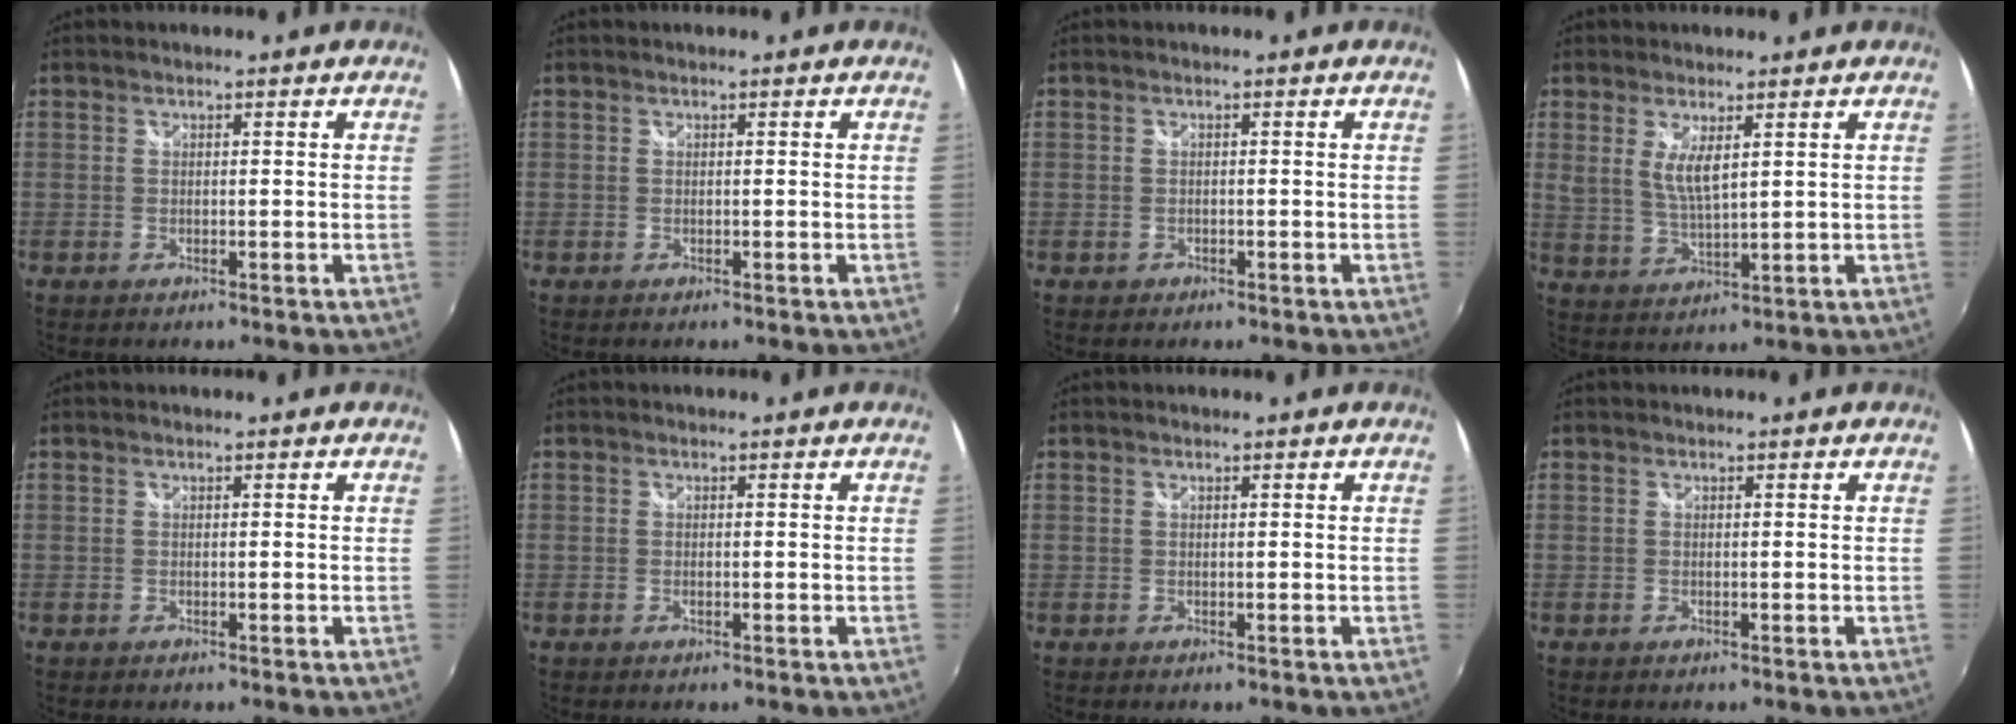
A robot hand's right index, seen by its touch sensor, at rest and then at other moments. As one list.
[{"total": 0.0}, {"total": 1.1, "force": [-0.7, 0.8, 0.1], "torque": [-0.003, -0.004, -0.009]}, {"total": 5.3, "force": [2.1, 1.5, 4.7], "torque": [-0.088, -0.011, 0.043]}, {"total": 0.0}, {"total": 0.6, "force": [-0.2, 0.3, 0.4], "torque": [-0.010, -0.002, -0.005]}, {"total": 0.0}, {"total": 0.0}]